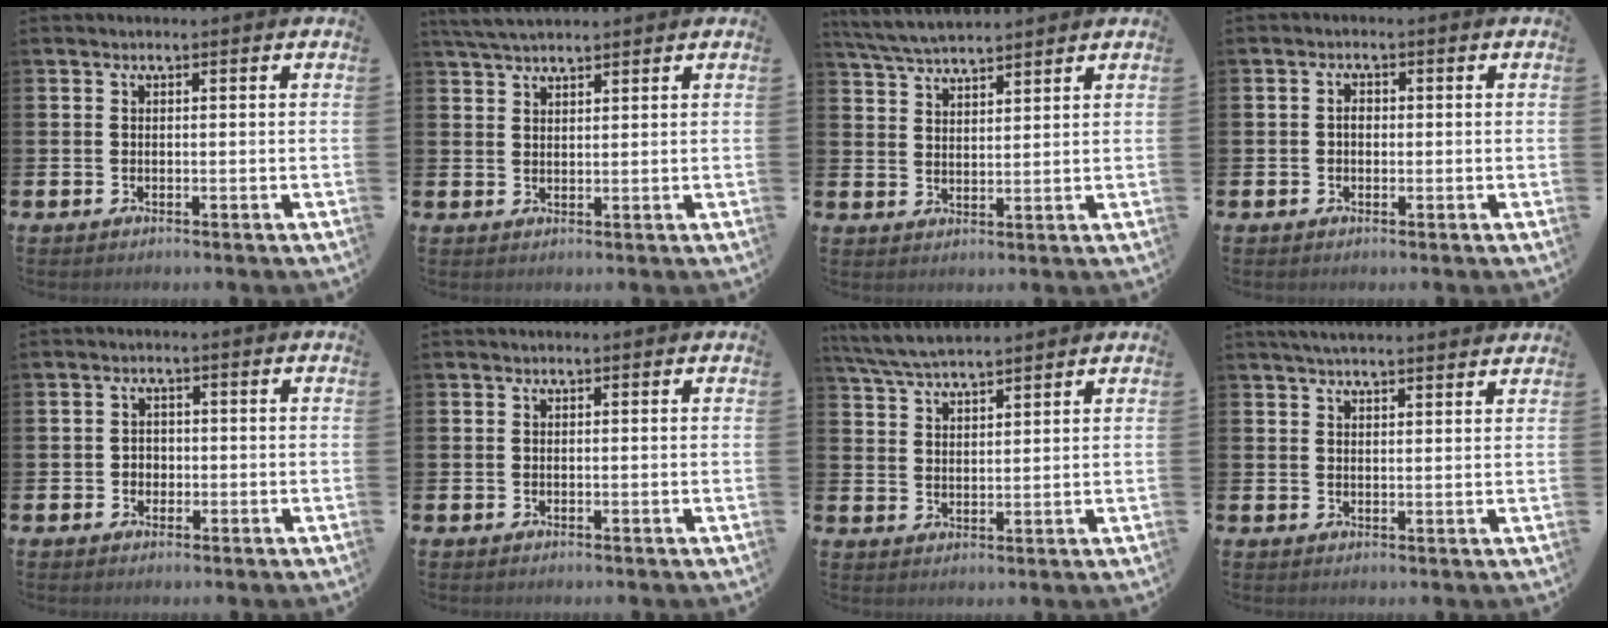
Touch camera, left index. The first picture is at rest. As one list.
[{"total": 3.8, "force": [3.5, 0.7, 1.3], "torque": [-0.028, -0.011, 0.065]}, {"total": 5.2, "force": [5.0, 0.4, 1.1], "torque": [-0.039, -0.022, 0.092]}, {"total": 1.7, "force": [-0.1, 1.2, 1.2], "torque": [-0.012, 0.004, -0.006]}, {"total": 1.8, "force": [-0.3, 1.7, 0.4], "torque": [-0.001, 0.003, -0.012]}, {"total": 0.0}, {"total": 5.5, "force": [5.3, 0.5, 1.4], "torque": [-0.044, -0.022, 0.096]}, {"total": 3.4, "force": [3.3, 0.0, 0.9], "torque": [-0.025, -0.010, 0.061]}]